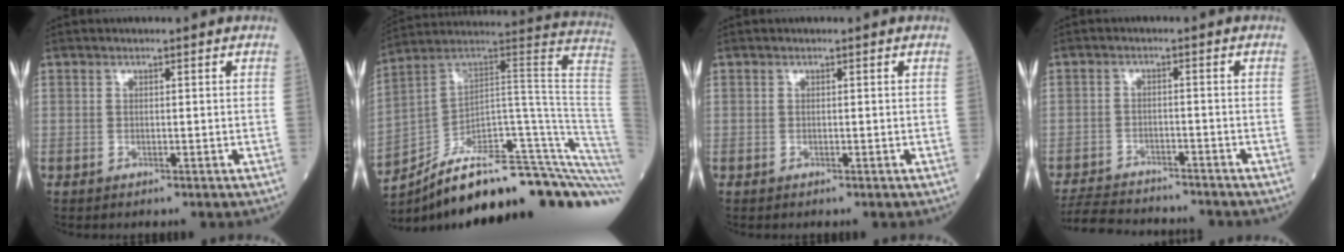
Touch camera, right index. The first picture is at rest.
{"total": 31.4, "force": [-24.0, 4.8, 19.8], "torque": [-0.172, 0.024, -0.337]}
{"total": 0.0}
{"total": 11.2, "force": [-10.5, 2.3, 3.1], "torque": [-0.057, 0.001, -0.157]}